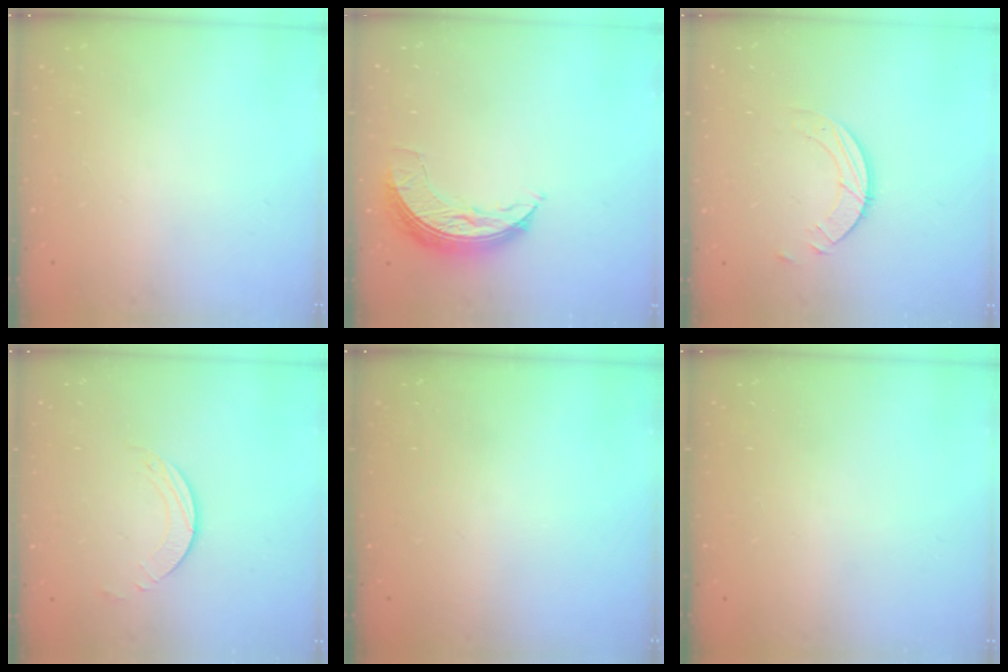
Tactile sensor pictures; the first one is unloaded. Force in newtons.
{"total": 7.7, "press": 7.7, "slide": 0.3}
{"total": 3.4, "press": 3.4, "slide": 0.3}
{"total": 2.0, "press": 1.9, "slide": 0.3}
{"total": 0.0}
{"total": 0.0}